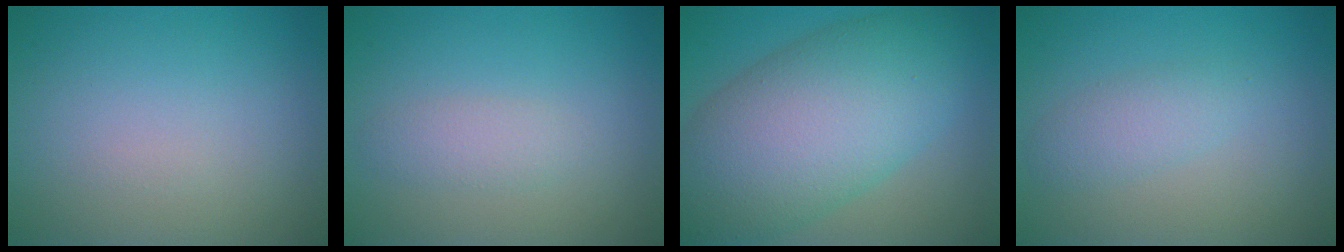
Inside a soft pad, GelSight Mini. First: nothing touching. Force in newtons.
{"total": 1.7, "press": 1.7, "slide": 0.0}
{"total": 11.9, "press": 11.9, "slide": 0.5}
{"total": 2.0, "press": 2.0, "slide": 0.1}